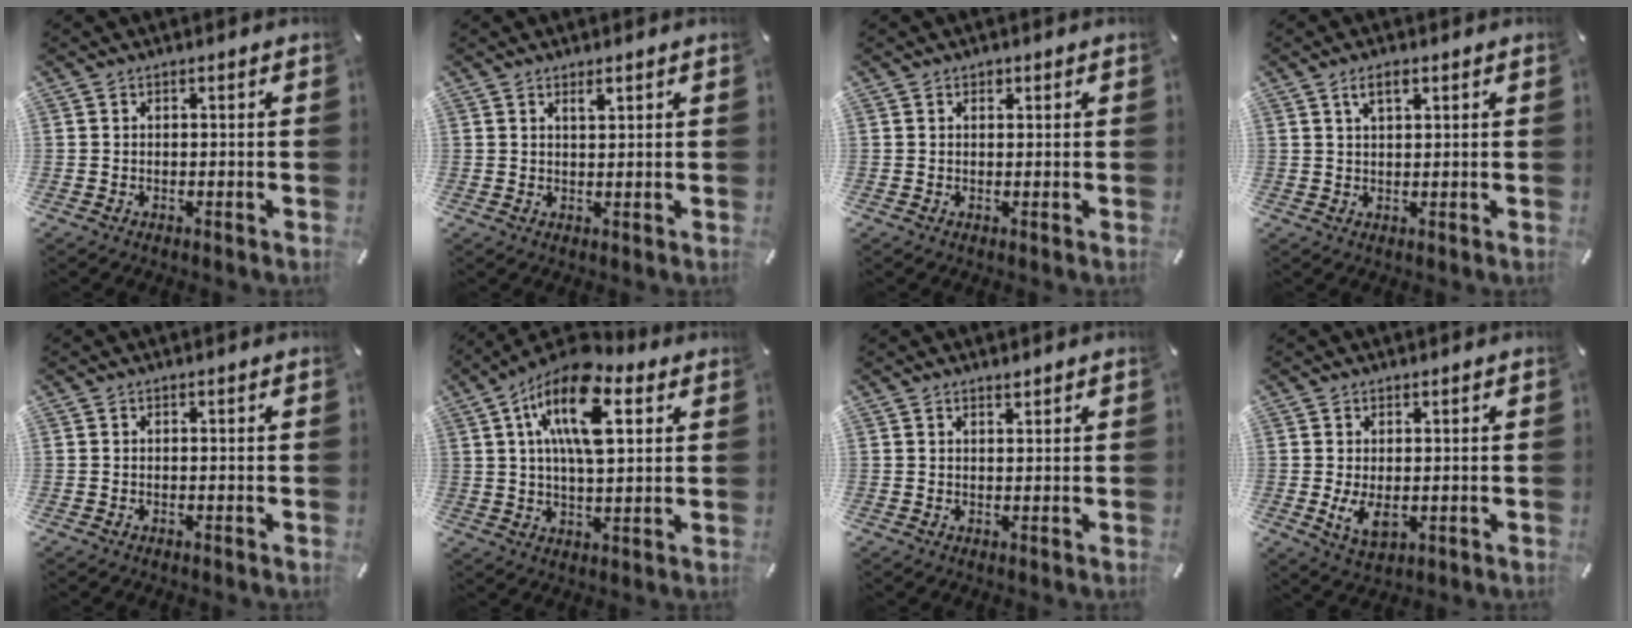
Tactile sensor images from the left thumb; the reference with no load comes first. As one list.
[{"total": 1.7, "force": [1.2, 0.5, 1.0], "torque": [-0.014, -0.003, 0.020]}, {"total": 0.9, "force": [0.4, 0.7, 0.2], "torque": [-0.004, 0.002, 0.008]}, {"total": 3.3, "force": [1.8, 1.2, 2.5], "torque": [-0.053, 0.003, 0.031]}, {"total": 0.0}, {"total": 16.6, "force": [6.8, 7.7, 13.0], "torque": [-0.251, -0.016, 0.110]}, {"total": 1.1, "force": [1.0, 0.2, 0.3], "torque": [-0.007, -0.002, 0.019]}, {"total": 5.3, "force": [-0.3, 3.0, 4.4], "torque": [-0.088, -0.010, -0.010]}]